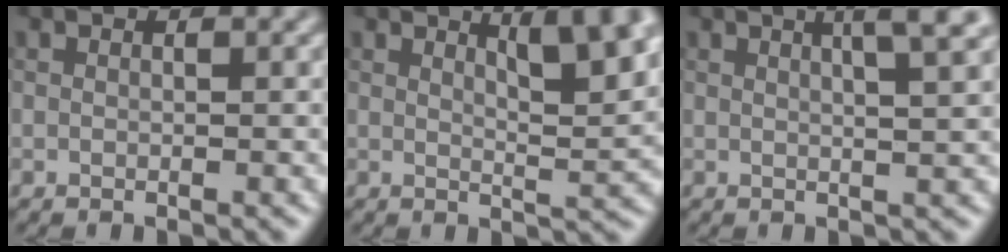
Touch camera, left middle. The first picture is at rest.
{"total": 5.5, "force": [3.1, 1.3, 4.4], "torque": [-0.053, 0.001, 0.047]}
{"total": 4.8, "force": [2.4, 1.2, 4.0], "torque": [-0.036, 0.016, 0.014]}